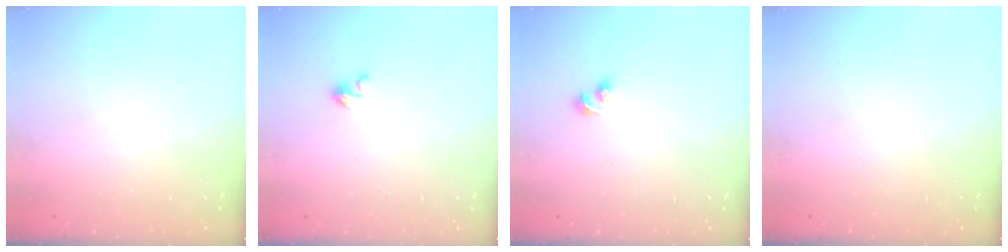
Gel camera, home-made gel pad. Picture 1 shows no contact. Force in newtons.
{"total": 1.3, "press": 1.3, "slide": 0.1}
{"total": 2.4, "press": 2.2, "slide": 0.9}
{"total": 0.0}